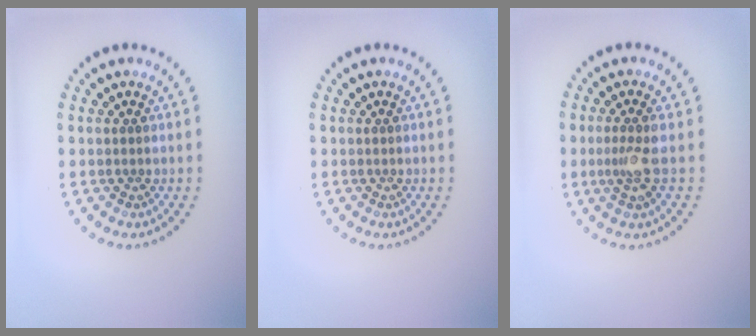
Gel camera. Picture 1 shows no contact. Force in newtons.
{"total": 0.0}
{"total": 2.0, "press": 1.6, "slide": 1.2}